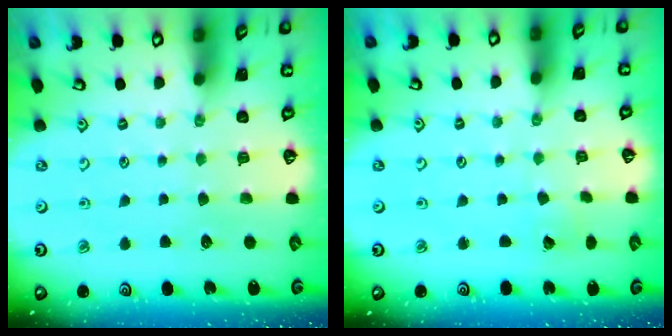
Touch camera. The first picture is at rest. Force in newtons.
{"total": 2.7, "press": 2.7, "slide": 0.2}